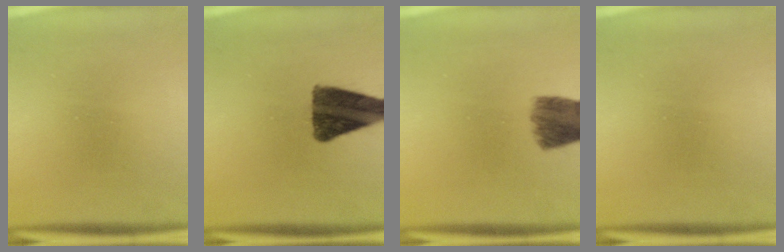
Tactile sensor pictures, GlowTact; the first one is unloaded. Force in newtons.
{"total": 12.3}
{"total": 7.5}
{"total": 0.0}